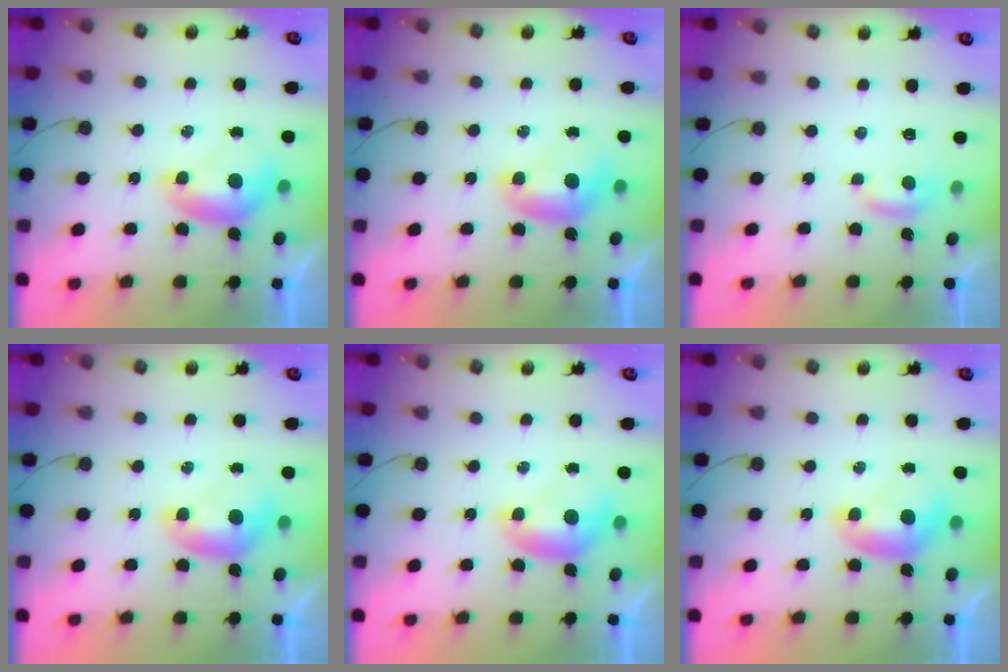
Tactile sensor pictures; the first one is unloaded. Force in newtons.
{"total": 0.0}
{"total": 2.9, "press": 2.8, "slide": 0.4}
{"total": 0.0}
{"total": 0.0}
{"total": 0.0}